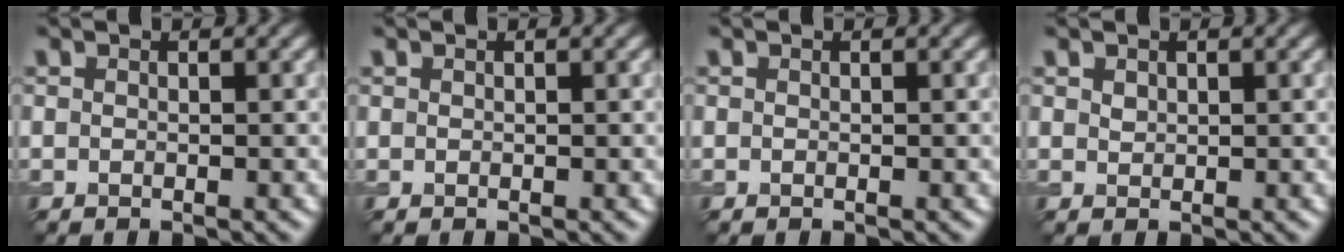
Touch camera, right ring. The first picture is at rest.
{"total": 0.0}
{"total": 0.0}
{"total": 0.7, "force": [0.7, 0.3, 0.0], "torque": [-0.003, 0.003, 0.015]}